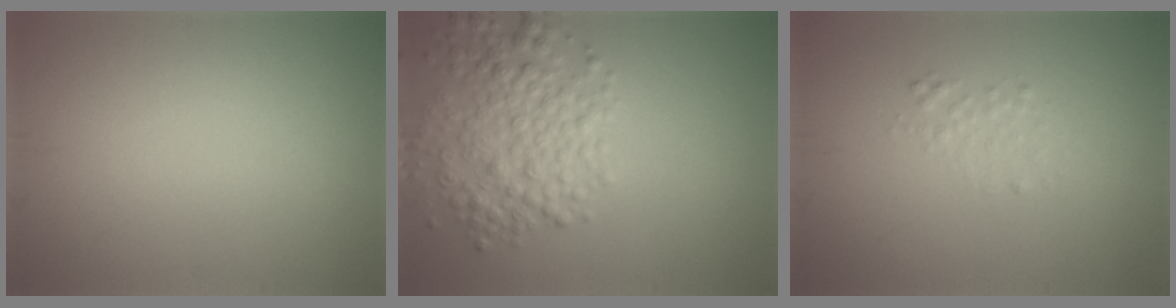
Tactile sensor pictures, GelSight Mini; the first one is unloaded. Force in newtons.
{"total": 5.2, "press": 5.2, "slide": 0.2}
{"total": 1.2, "press": 1.2, "slide": 0.0}